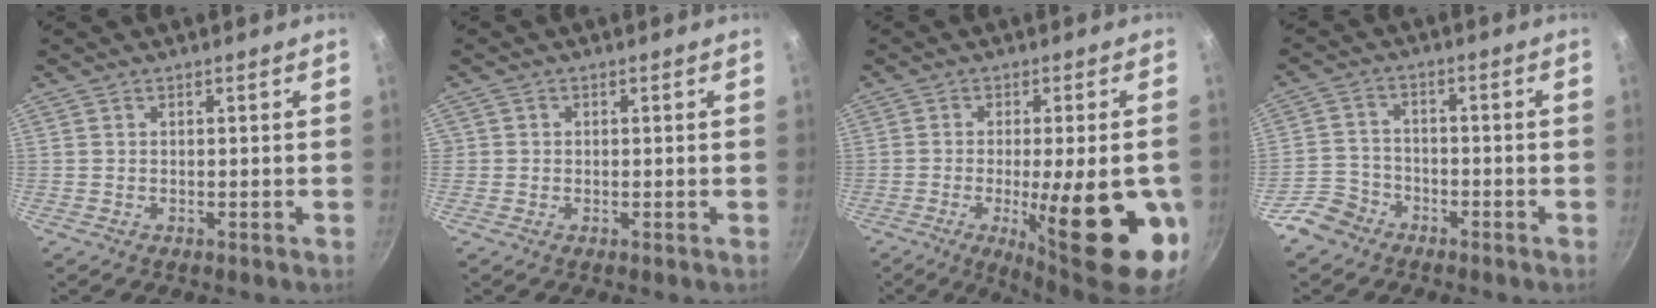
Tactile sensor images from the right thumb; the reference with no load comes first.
{"total": 0.8, "force": [0.0, 0.8, 0.1], "torque": [0.005, 0.002, -0.002]}
{"total": 20.6, "force": [-5.6, 5.4, 19.0], "torque": [-0.245, -0.006, -0.068]}
{"total": 6.1, "force": [-4.3, 4.1, 1.3], "torque": [-0.011, 0.042, -0.086]}